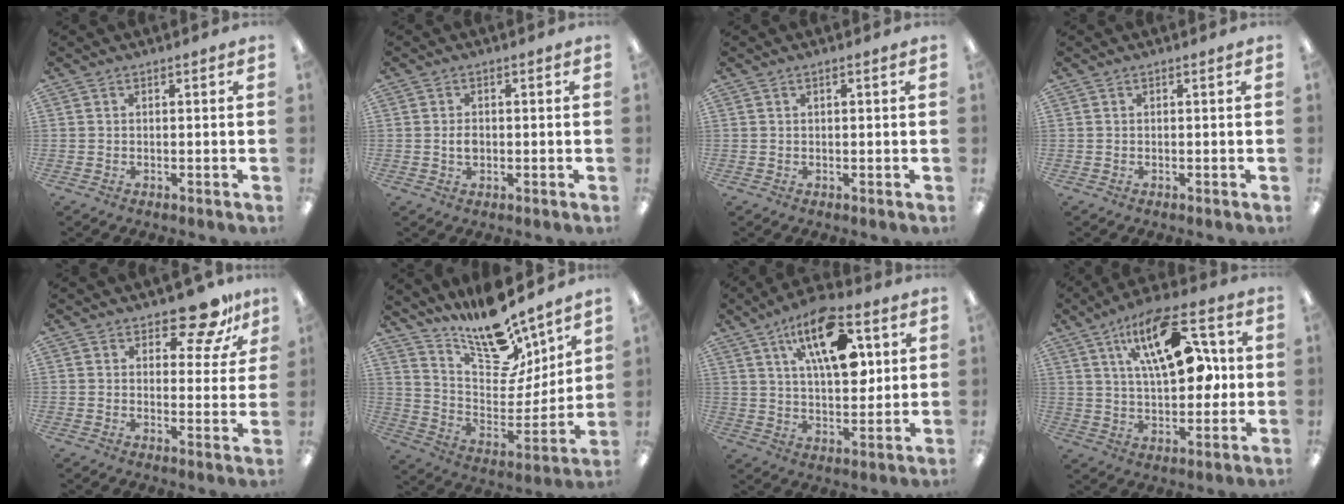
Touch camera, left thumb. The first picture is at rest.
{"total": 2.3, "force": [-0.1, 1.6, 1.6], "torque": [-0.022, 0.000, -0.004]}
{"total": 0.6, "force": [0.4, 0.2, 0.4], "torque": [-0.010, 0.002, 0.006]}
{"total": 0.0}
{"total": 10.3, "force": [7.9, 4.3, 5.0], "torque": [-0.050, -0.054, 0.136]}
{"total": 18.4, "force": [15.9, 5.9, 7.2], "torque": [-0.134, -0.128, 0.280]}
{"total": 17.9, "force": [8.3, 8.4, 13.5], "torque": [-0.208, -0.019, 0.138]}
{"total": 20.7, "force": [7.7, 10.0, 16.4], "torque": [-0.265, -0.016, 0.123]}